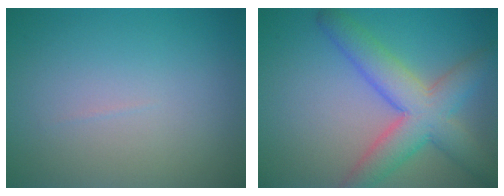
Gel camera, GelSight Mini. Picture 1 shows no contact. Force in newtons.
{"total": 6.8, "press": 6.8, "slide": 0.2}